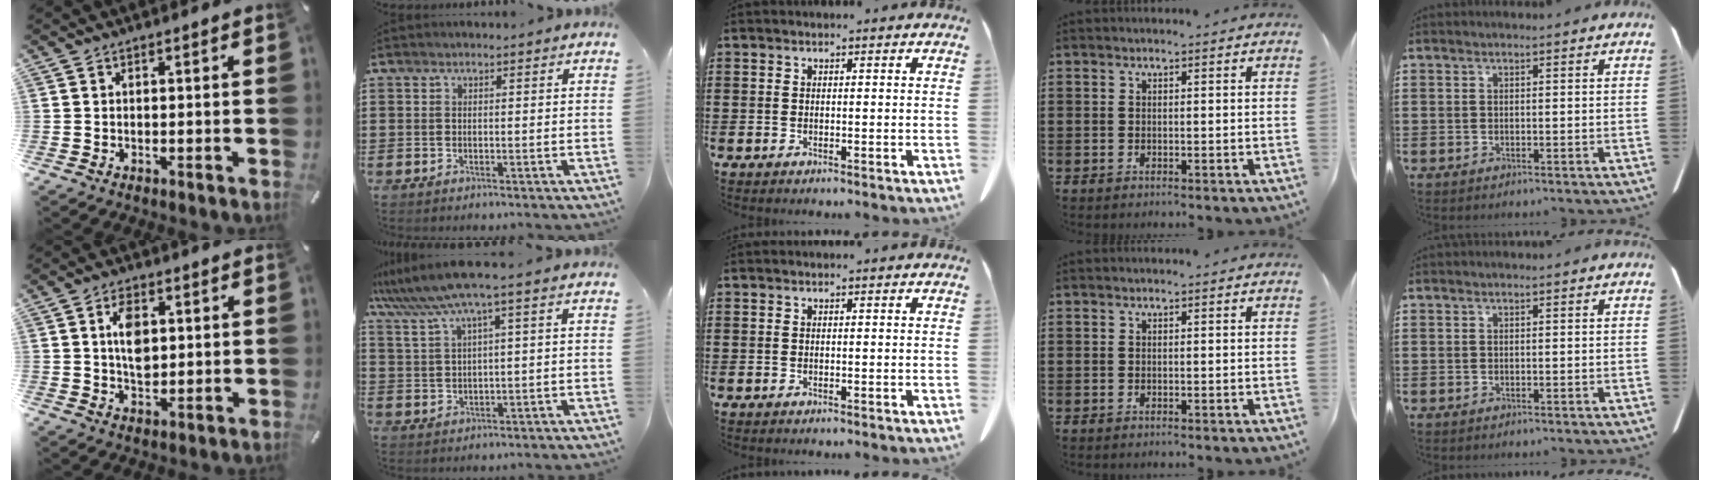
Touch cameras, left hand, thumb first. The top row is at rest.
{"thumb": {"total": 6.7, "force": [1.4, 4.2, 5.0], "torque": [-0.089, -0.002, 0.017]}, "index": {"total": 6.0, "force": [3.1, -0.3, 5.0], "torque": [-0.114, -0.020, 0.050]}}